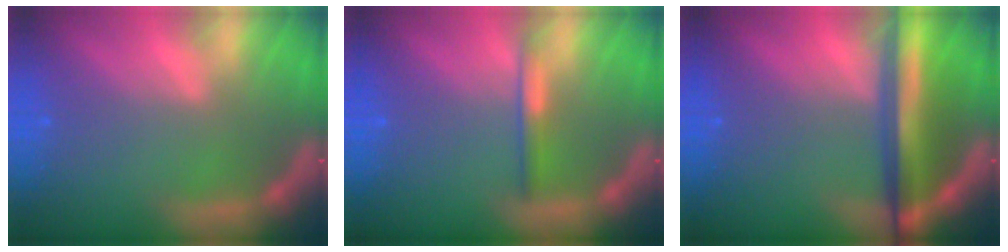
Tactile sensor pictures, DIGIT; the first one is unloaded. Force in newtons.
{"total": 1.9}
{"total": 8.1}